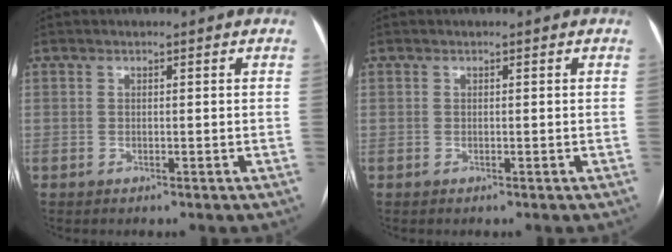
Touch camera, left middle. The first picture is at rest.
{"total": 0.0}